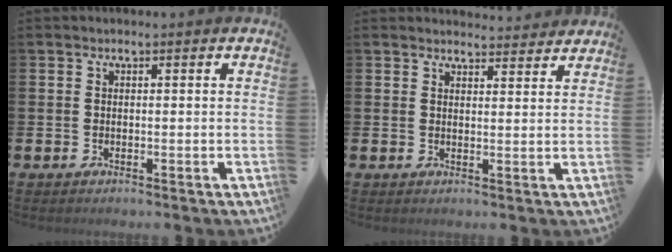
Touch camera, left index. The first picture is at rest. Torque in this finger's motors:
{"motor_torque": [-0.18, -0.43, -0.33, -0.06]}